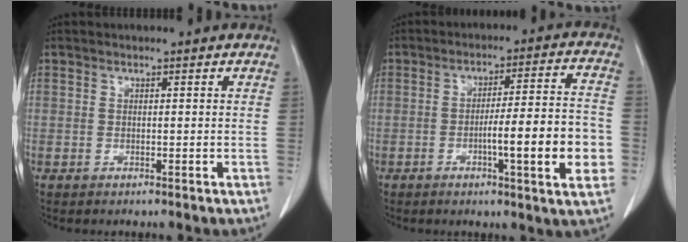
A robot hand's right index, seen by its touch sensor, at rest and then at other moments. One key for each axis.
{"total": 12.5, "fx": -3.2, "fy": 0.8, "fz": 12.1, "tx": -0.172, "ty": 0.006, "tz": -0.048}